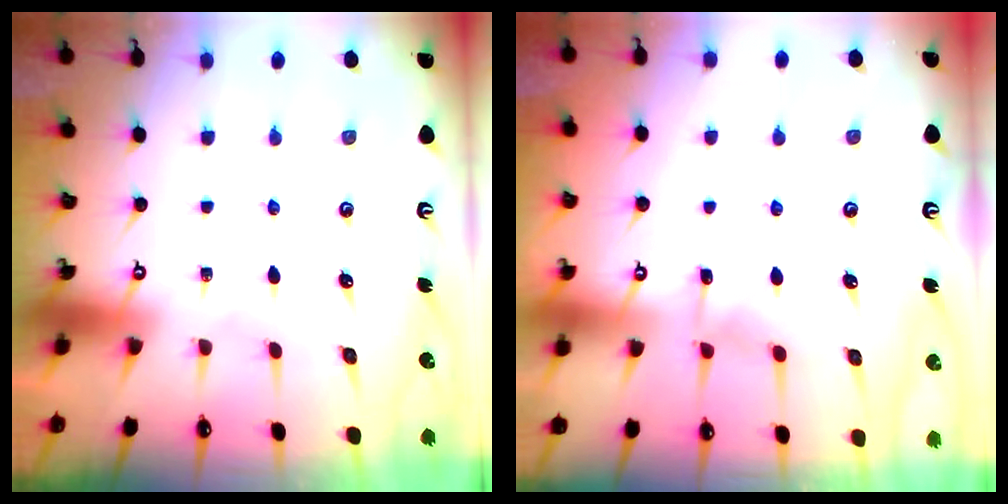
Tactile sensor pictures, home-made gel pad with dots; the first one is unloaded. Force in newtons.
{"total": 6.0, "press": 5.9, "slide": 0.7}